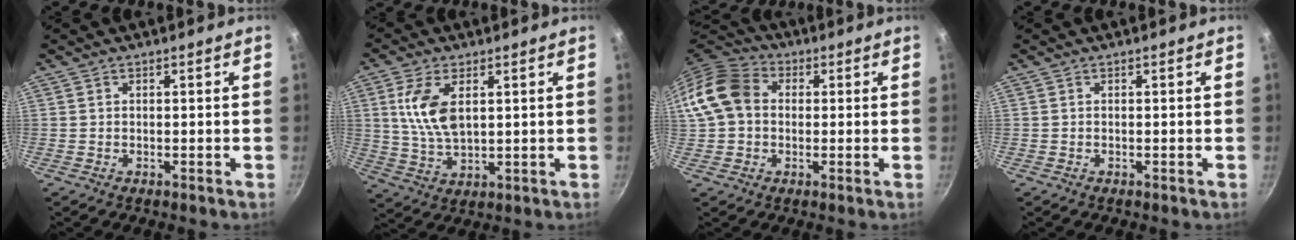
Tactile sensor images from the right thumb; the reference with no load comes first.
{"total": 9.6, "force": [2.6, 5.0, 7.7], "torque": [-0.149, -0.013, 0.055]}
{"total": 11.8, "force": [1.1, 9.3, 7.2], "torque": [-0.116, 0.025, 0.005]}
{"total": 0.0}